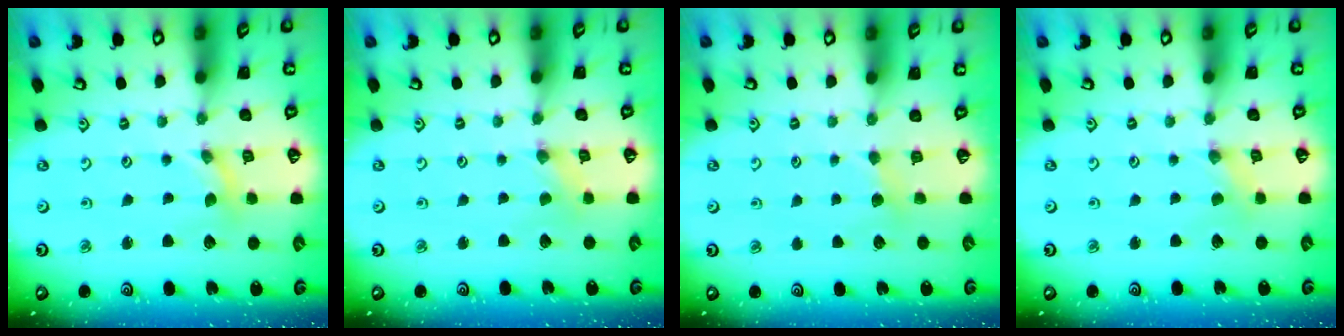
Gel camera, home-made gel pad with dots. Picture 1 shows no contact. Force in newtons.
{"total": 0.0}
{"total": 2.9, "press": 2.9, "slide": 0.5}
{"total": 0.8, "press": 0.8, "slide": 0.2}